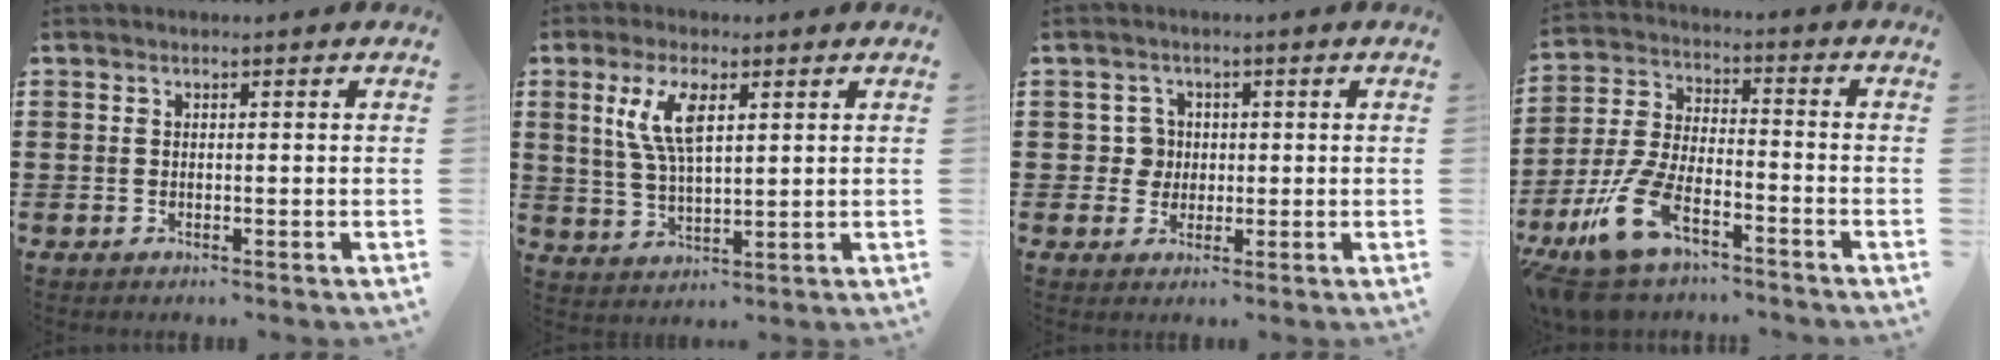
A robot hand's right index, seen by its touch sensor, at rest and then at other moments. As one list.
[{"total": 7.4, "force": [2.6, 2.7, 6.3], "torque": [-0.134, 0.007, 0.045]}, {"total": 3.2, "force": [0.0, 3.1, 0.9], "torque": [-0.030, 0.009, -0.003]}, {"total": 11.3, "force": [-7.5, 4.4, 7.2], "torque": [-0.176, 0.009, -0.149]}]